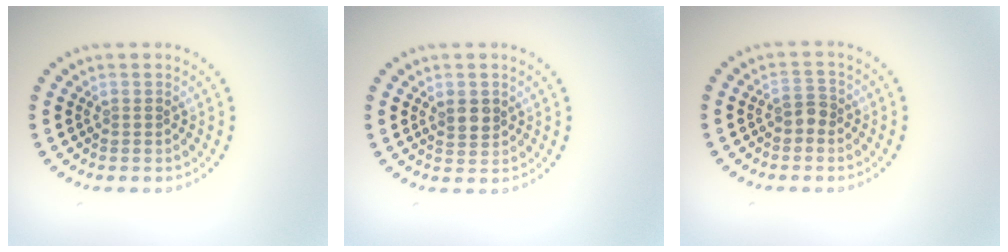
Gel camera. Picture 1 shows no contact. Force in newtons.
{"total": 1.8, "press": 1.7, "slide": 0.7}
{"total": 1.5, "press": 1.3, "slide": 0.6}